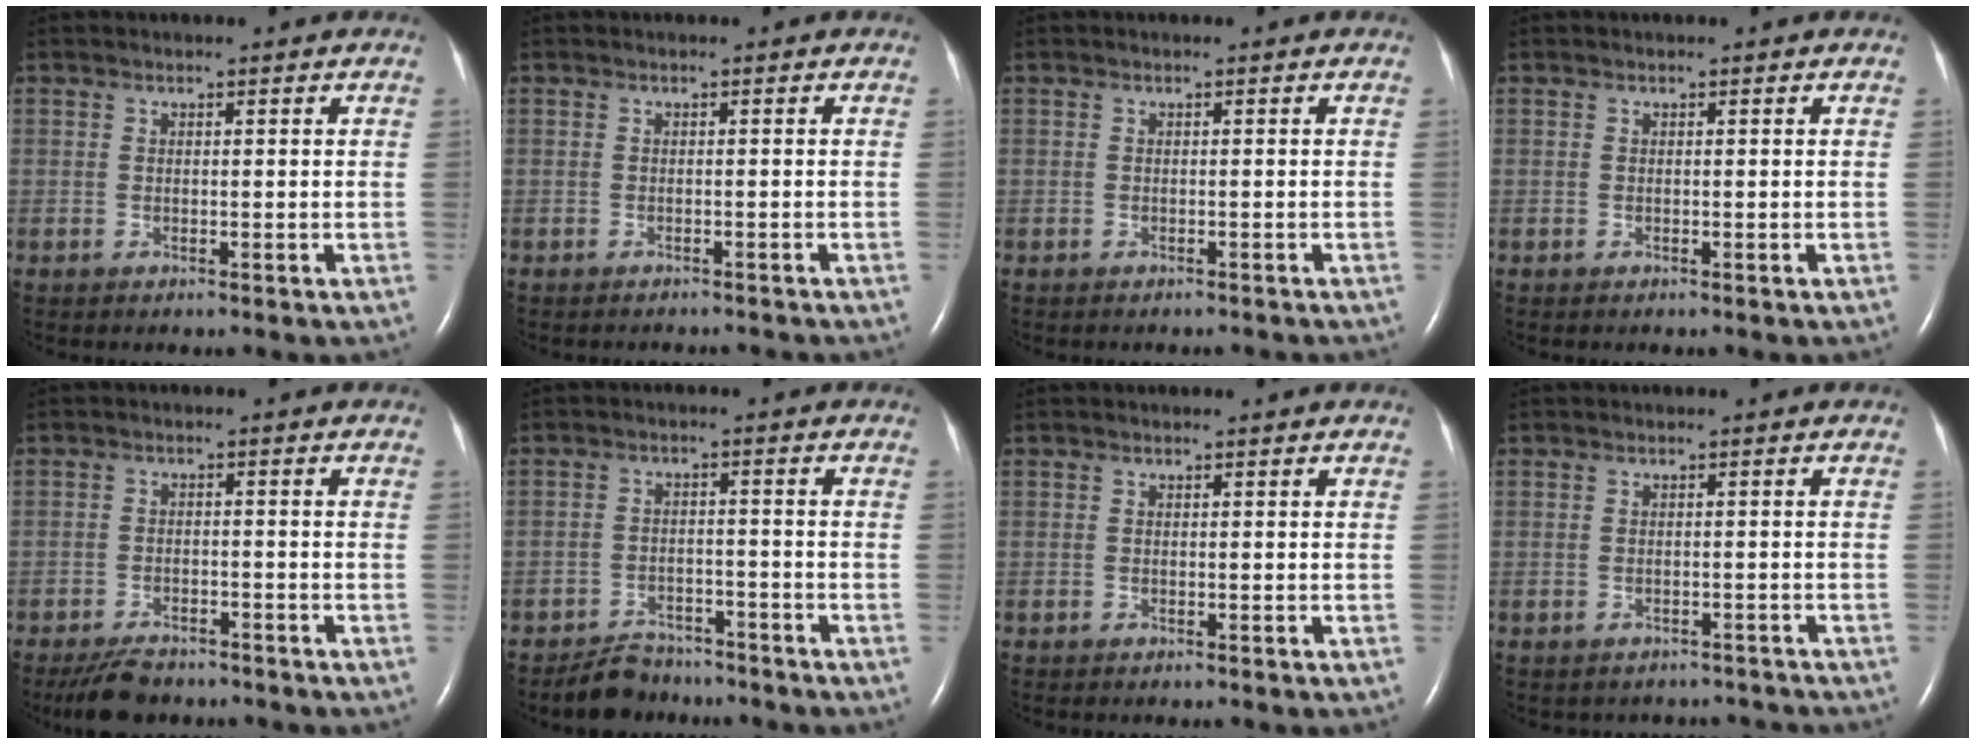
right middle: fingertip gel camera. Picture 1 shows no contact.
{"total": 3.2, "force": [-3.1, 0.5, 0.7], "torque": [-0.007, -0.006, -0.035]}
{"total": 2.4, "force": [-2.2, 0.5, 0.7], "torque": [-0.013, -0.003, -0.025]}
{"total": 0.0}
{"total": 6.0, "force": [-5.2, 2.1, 2.2], "torque": [-0.043, -0.011, -0.085]}
{"total": 5.0, "force": [-4.4, 2.2, 0.4], "torque": [-0.014, -0.001, -0.074]}
{"total": 0.0}
{"total": 5.0, "force": [-4.6, 2.2, 0.2], "torque": [-0.002, 0.010, -0.043]}